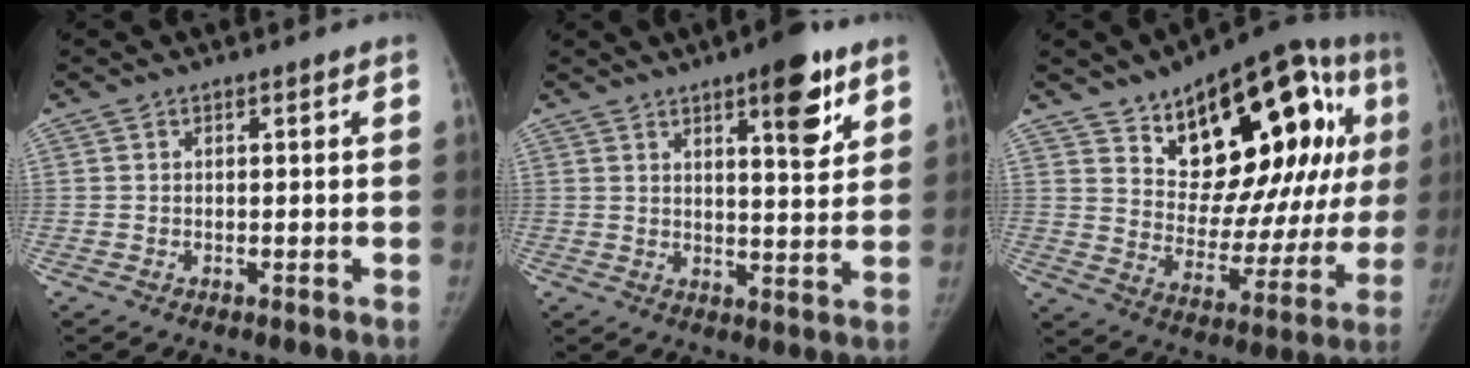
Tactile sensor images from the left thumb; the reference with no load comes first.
{"total": 10.0, "force": [5.6, 3.0, 7.8], "torque": [-0.088, -0.029, 0.075]}
{"total": 27.7, "force": [10.8, 13.4, 21.7], "torque": [-0.257, -0.004, 0.166]}